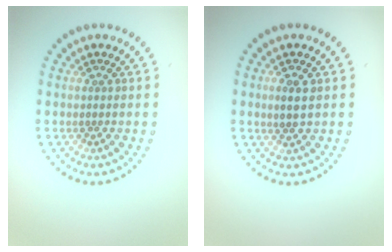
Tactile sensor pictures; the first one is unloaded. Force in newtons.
{"total": 1.9, "press": 1.8, "slide": 0.4}